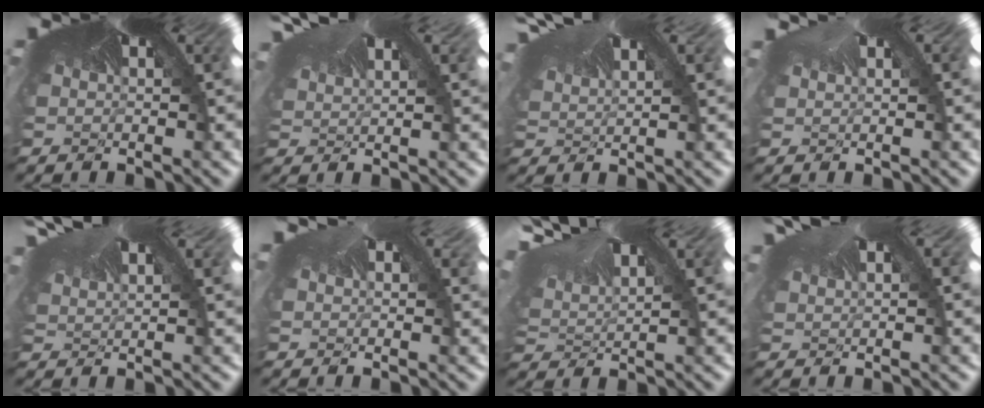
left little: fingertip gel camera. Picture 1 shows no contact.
{"total": 2.4, "force": [2.1, 0.8, 0.9], "torque": [-0.050, 0.023, 0.034]}
{"total": 2.7, "force": [2.5, 0.6, 1.1], "torque": [-0.051, 0.027, 0.038]}
{"total": 0.9, "force": [0.1, -0.1, -0.9], "torque": [0.005, 0.003, 0.003]}
{"total": 2.5, "force": [2.3, 0.7, 0.7], "torque": [-0.049, 0.024, 0.036]}
{"total": 0.9, "force": [0.8, 0.1, -0.5], "torque": [-0.008, 0.007, 0.007]}
{"total": 1.2, "force": [0.6, 0.0, 1.1], "torque": [-0.042, 0.009, 0.016]}
{"total": 1.0, "force": [0.9, 0.2, 0.4], "torque": [-0.026, 0.011, 0.012]}